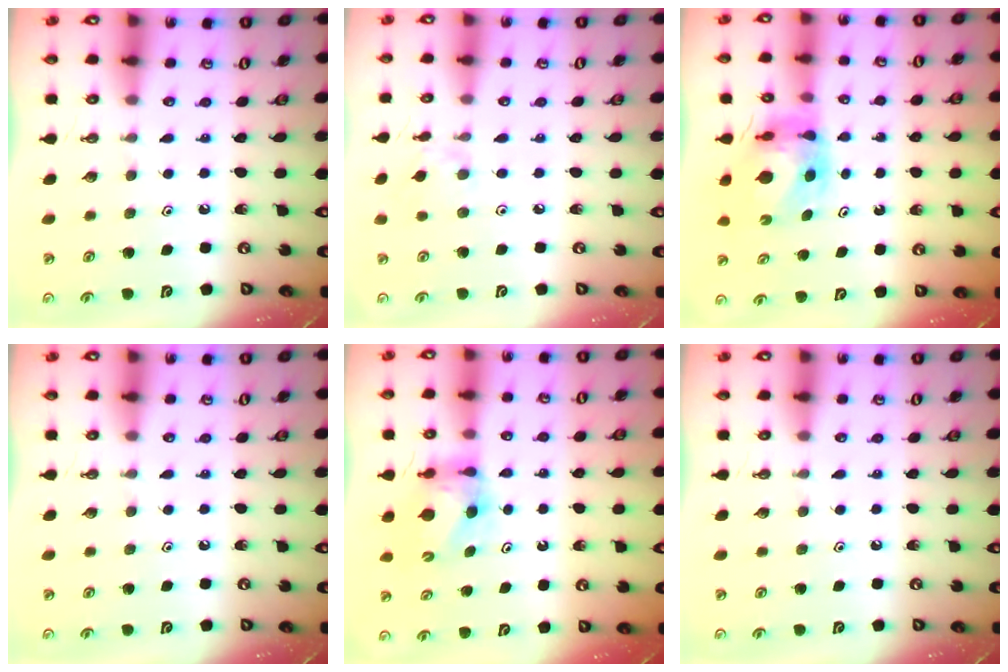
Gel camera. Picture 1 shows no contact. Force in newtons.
{"total": 3.0, "press": 2.9, "slide": 0.6}
{"total": 6.6, "press": 6.6, "slide": 0.6}
{"total": 0.0}
{"total": 6.6, "press": 6.6, "slide": 0.5}
{"total": 0.0}